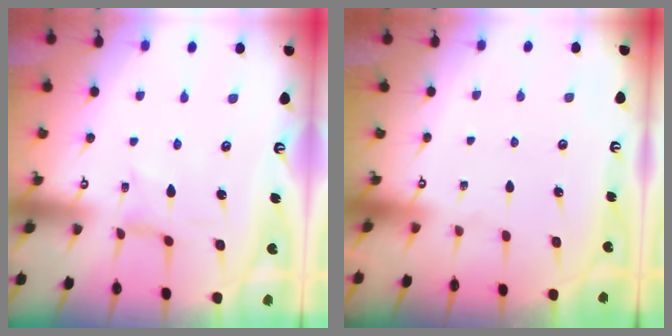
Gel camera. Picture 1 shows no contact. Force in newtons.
{"total": 0.0}